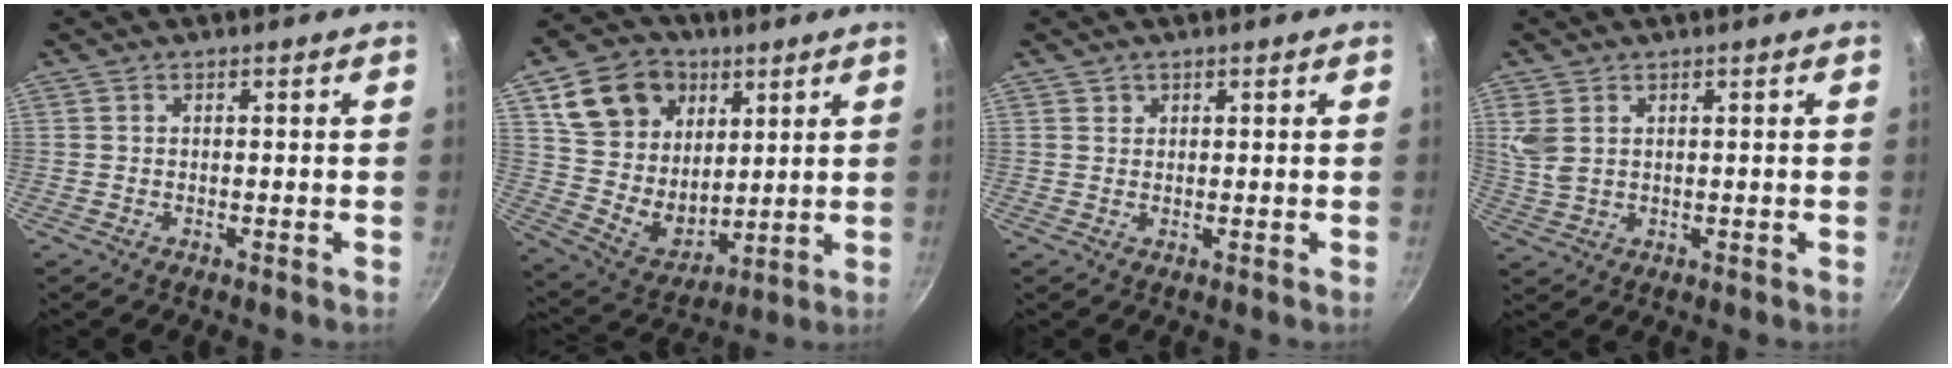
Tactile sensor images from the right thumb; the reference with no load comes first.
{"total": 17.8, "force": [7.5, 13.8, 8.2], "torque": [-0.110, -0.022, 0.147]}
{"total": 1.1, "force": [0.7, 0.8, 0.0], "torque": [0.013, -0.003, 0.008]}
{"total": 4.3, "force": [1.5, 2.7, 3.0], "torque": [-0.075, -0.001, 0.040]}